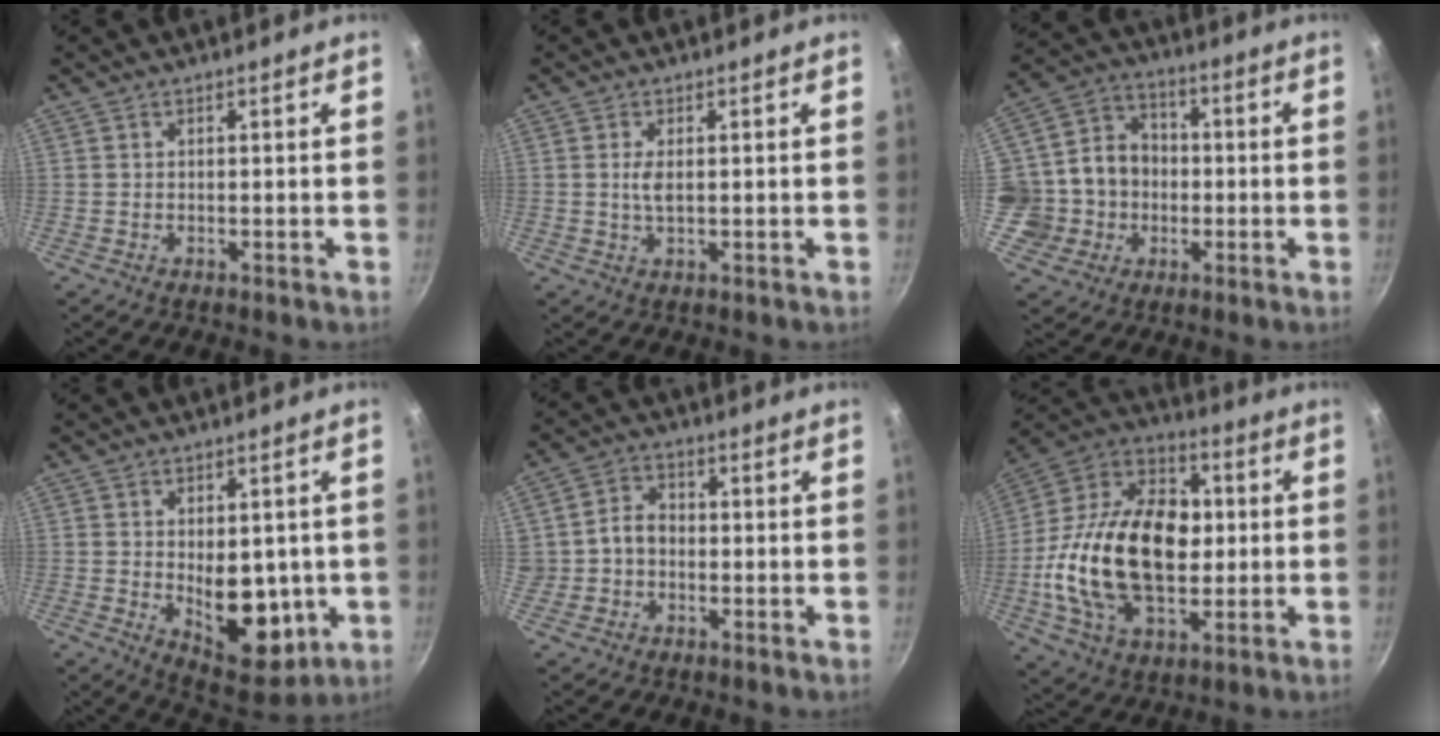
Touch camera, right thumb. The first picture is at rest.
{"total": 2.4, "force": [0.3, 1.1, 2.1], "torque": [-0.042, -0.002, 0.007]}
{"total": 12.5, "force": [-1.3, 11.4, 4.8], "torque": [-0.053, 0.028, -0.034]}
{"total": 13.2, "force": [-1.2, 7.9, 10.5], "torque": [-0.097, -0.021, 0.002]}
{"total": 5.2, "force": [-0.8, 4.5, 2.5], "torque": [-0.014, 0.020, -0.019]}
{"total": 27.5, "force": [-1.0, 17.6, 21.0], "torque": [-0.355, 0.031, -0.024]}